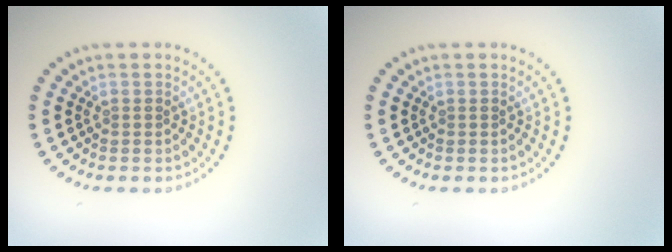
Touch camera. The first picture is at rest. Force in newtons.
{"total": 0.0}